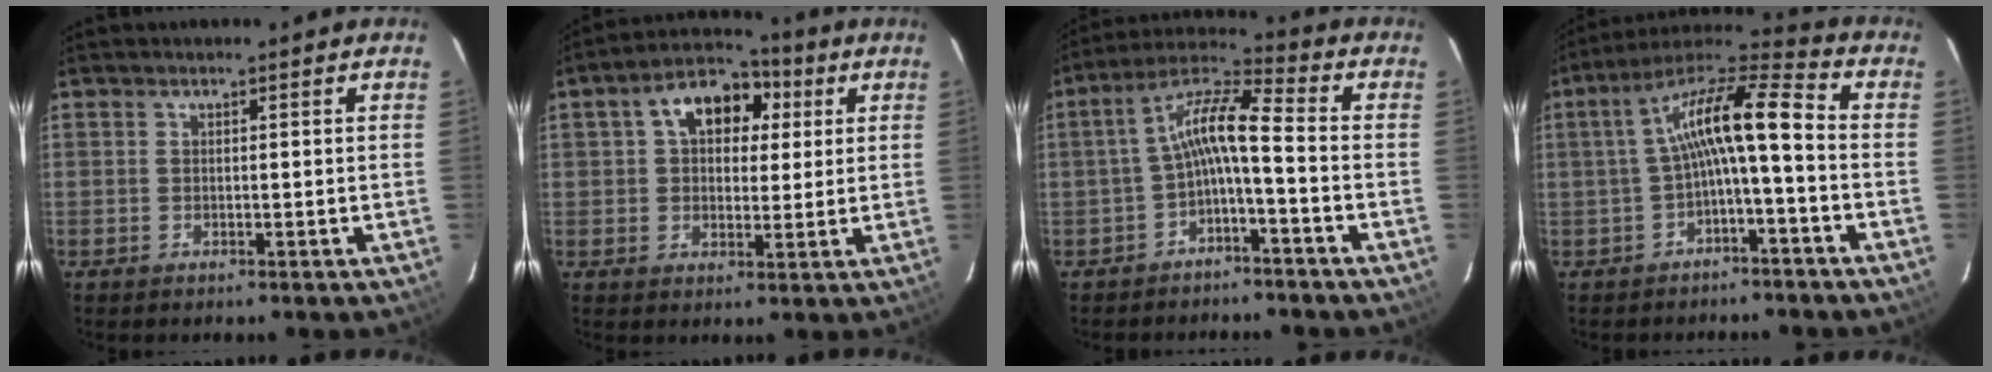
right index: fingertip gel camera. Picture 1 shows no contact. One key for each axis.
{"total": 11.3, "fx": 3.6, "fy": 7.6, "fz": 7.5, "tx": -0.130, "ty": 0.041, "tz": 0.055}
{"total": 8.1, "fx": -2.4, "fy": 1.3, "fz": 7.7, "tx": -0.172, "ty": 0.023, "tz": -0.045}
{"total": 11.3, "fx": -1.5, "fy": 1.9, "fz": 11.0, "tx": -0.217, "ty": 0.027, "tz": -0.029}